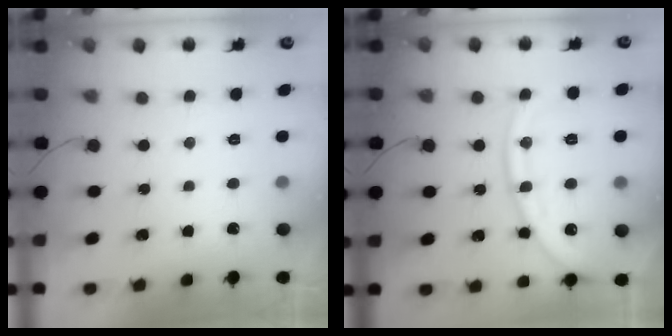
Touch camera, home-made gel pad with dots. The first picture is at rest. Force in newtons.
{"total": 13.0, "press": 12.9, "slide": 1.7}